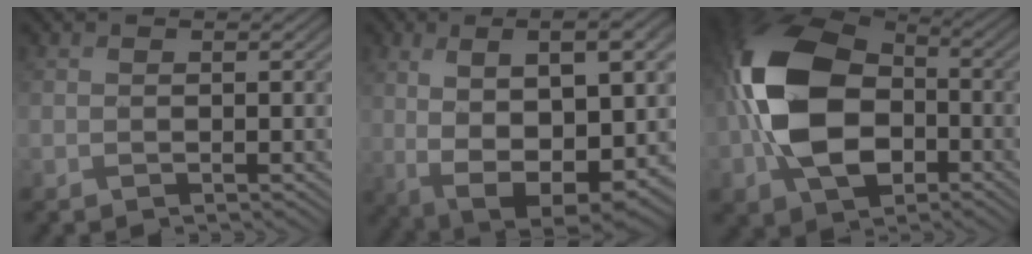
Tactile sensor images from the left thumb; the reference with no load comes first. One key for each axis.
{"total": 14.9, "fx": 1.4, "fy": 6.7, "fz": 13.2, "tx": -0.227, "ty": -0.017, "tz": 0.050}
{"total": 16.0, "fx": -2.3, "fy": 10.9, "fz": 11.5, "tx": -0.271, "ty": -0.011, "tz": -0.058}